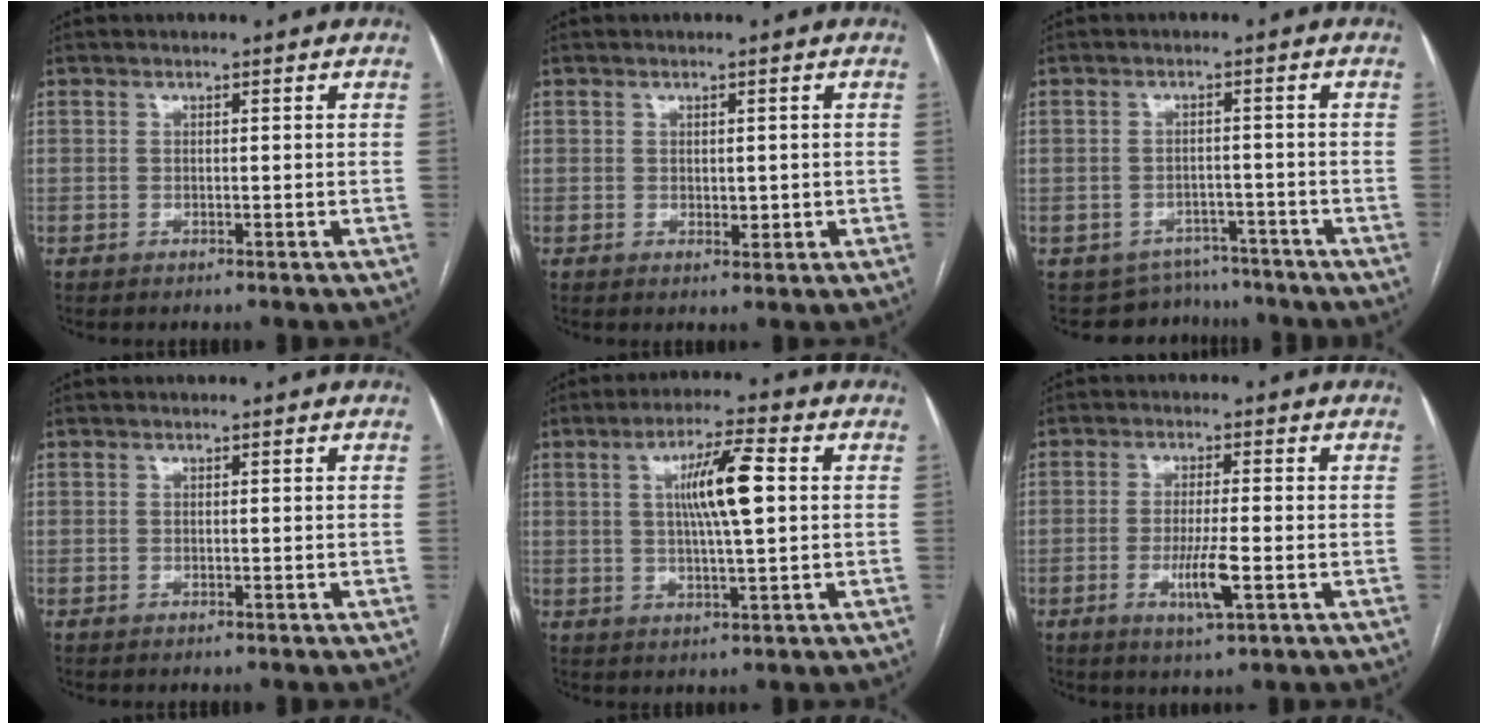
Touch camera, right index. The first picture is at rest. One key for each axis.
{"total": 1.9, "fx": 0.0, "fy": 1.1, "fz": 1.5, "tx": -0.017, "ty": -0.002, "tz": 0.003}
{"total": 6.0, "fx": -5.2, "fy": 2.8, "fz": -1.0, "tx": 0.022, "ty": 0.021, "tz": -0.068}
{"total": 0.0}
{"total": 8.8, "fx": 1.6, "fy": 0.7, "fz": 8.6, "tx": -0.155, "ty": 0.007, "tz": 0.027}
{"total": 5.8, "fx": -1.8, "fy": 0.3, "fz": 5.5, "tx": -0.107, "ty": -0.012, "tz": -0.030}